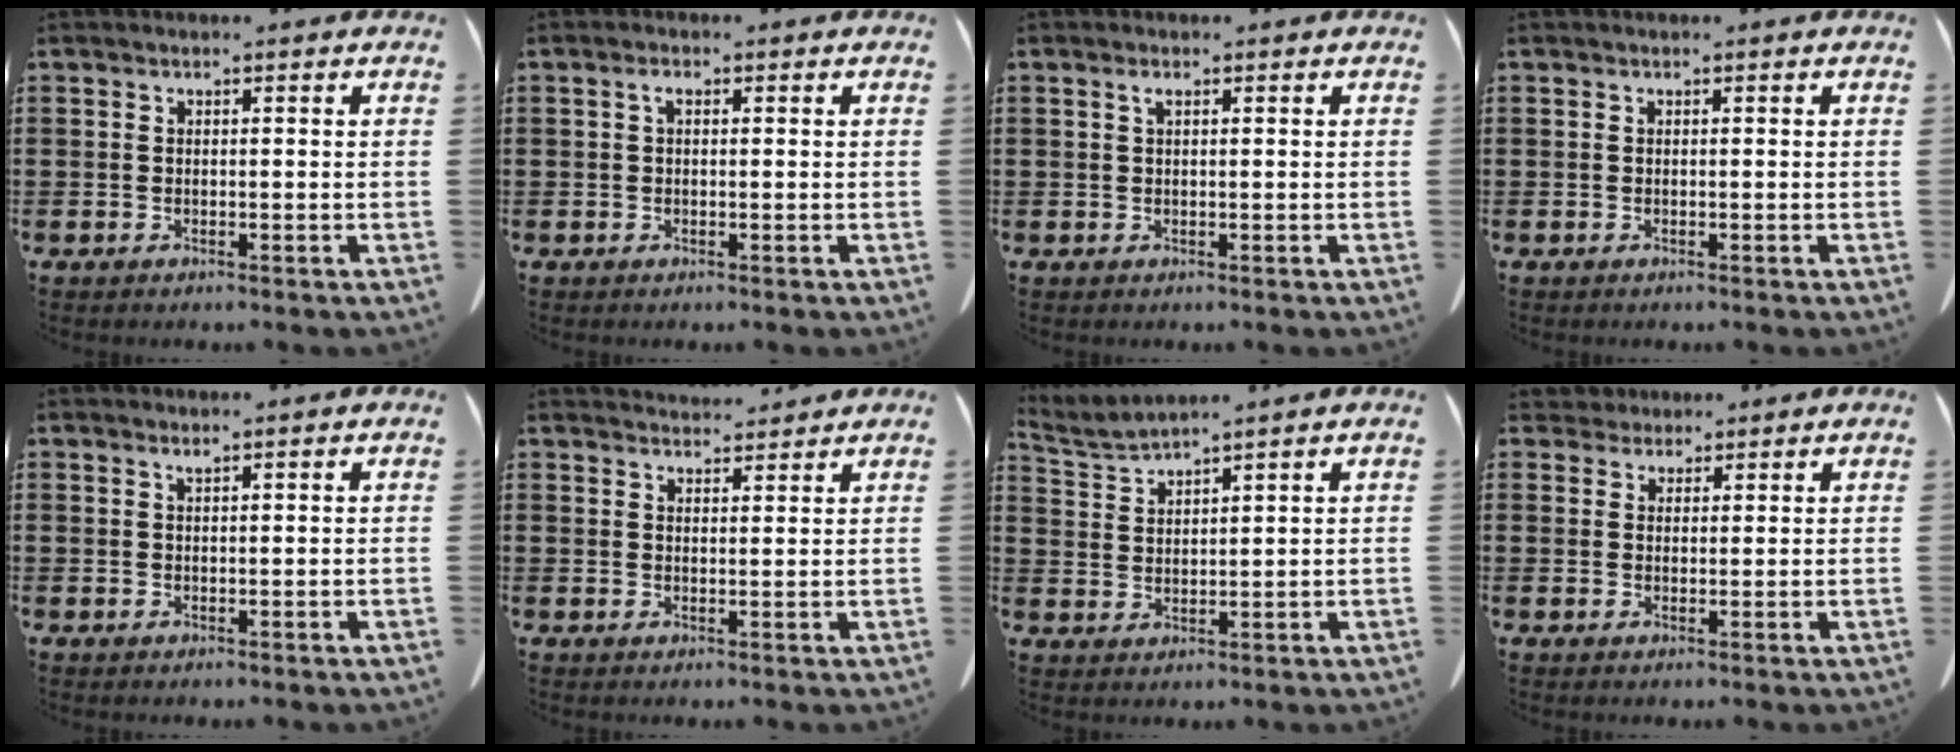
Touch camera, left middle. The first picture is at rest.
{"total": 1.4, "force": [0.3, 0.6, 1.2], "torque": [-0.027, 0.005, 0.004]}
{"total": 1.1, "force": [0.5, 0.3, 0.9], "torque": [-0.018, 0.005, 0.008]}
{"total": 0.0}
{"total": 0.8, "force": [0.7, 0.0, 0.4], "torque": [-0.009, -0.002, 0.014]}
{"total": 2.9, "force": [2.9, 0.2, 0.0], "torque": [-0.009, -0.008, 0.054]}
{"total": 2.6, "force": [2.5, -0.2, 0.5], "torque": [-0.021, -0.010, 0.046]}
{"total": 2.4, "force": [2.2, 1.0, 0.1], "torque": [-0.002, 0.000, 0.040]}